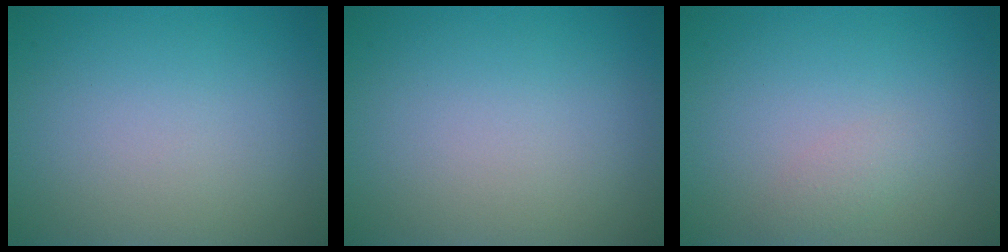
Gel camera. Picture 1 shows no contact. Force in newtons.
{"total": 0.0}
{"total": 1.1, "press": 1.1, "slide": 0.0}